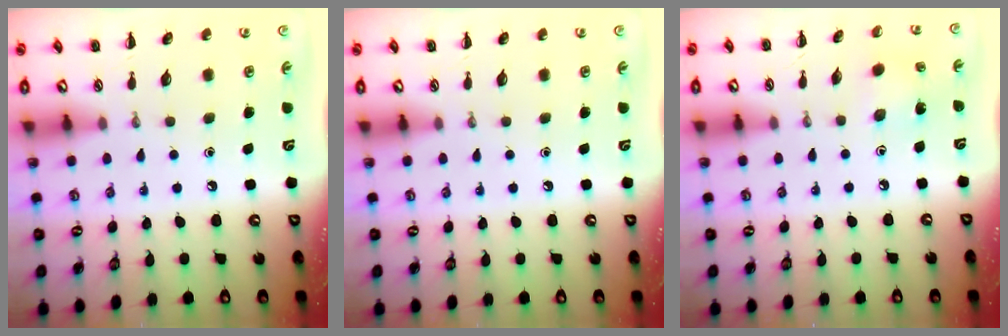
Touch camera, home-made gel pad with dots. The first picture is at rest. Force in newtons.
{"total": 0.0}
{"total": 1.8, "press": 1.6, "slide": 0.6}